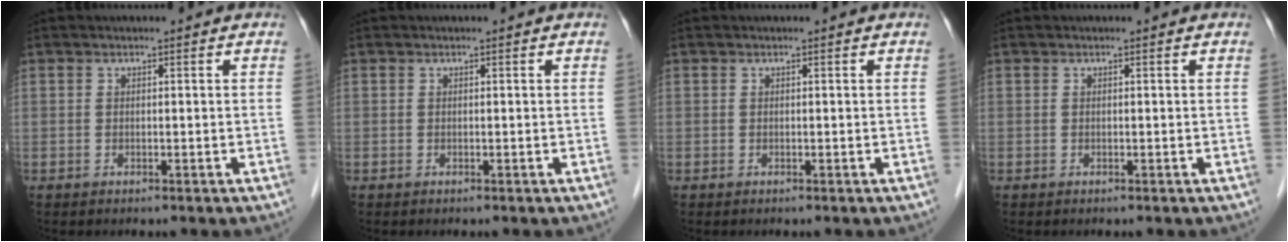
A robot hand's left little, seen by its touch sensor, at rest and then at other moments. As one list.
[{"total": 0.0}, {"total": 0.0}, {"total": 0.0}]